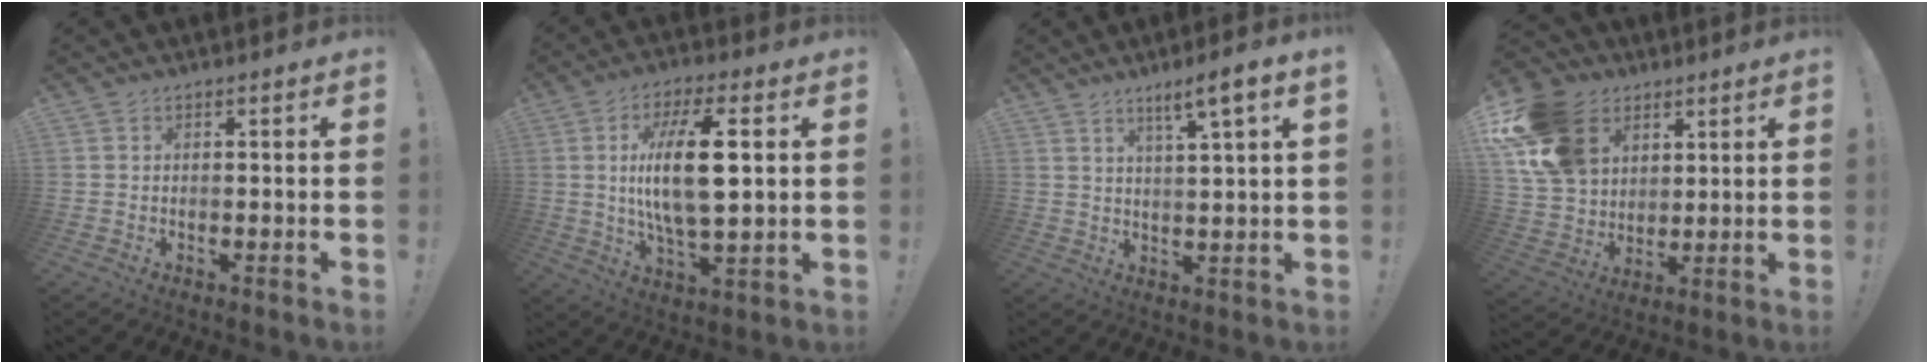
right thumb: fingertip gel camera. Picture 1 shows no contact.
{"total": 16.2, "force": [2.0, 5.3, 15.2], "torque": [-0.295, -0.012, 0.018]}
{"total": 6.0, "force": [3.7, -0.7, 4.6], "torque": [-0.069, -0.021, 0.054]}
{"total": 19.4, "force": [8.0, 14.6, 9.9], "torque": [-0.192, -0.027, 0.159]}